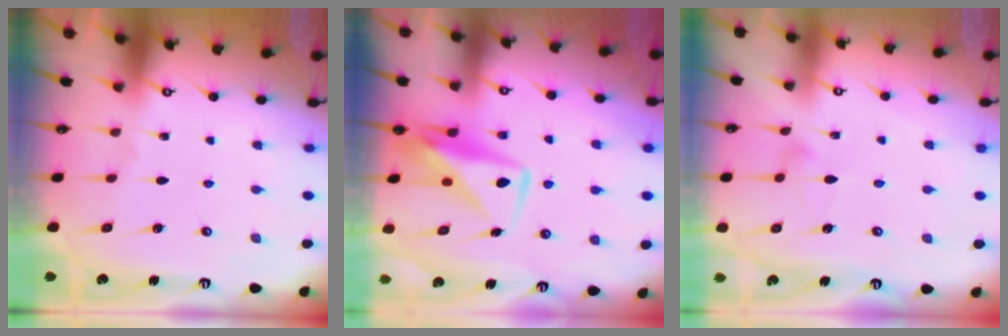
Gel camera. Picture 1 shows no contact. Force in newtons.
{"total": 10.1, "press": 10.0, "slide": 0.7}
{"total": 4.3, "press": 4.3, "slide": 0.1}